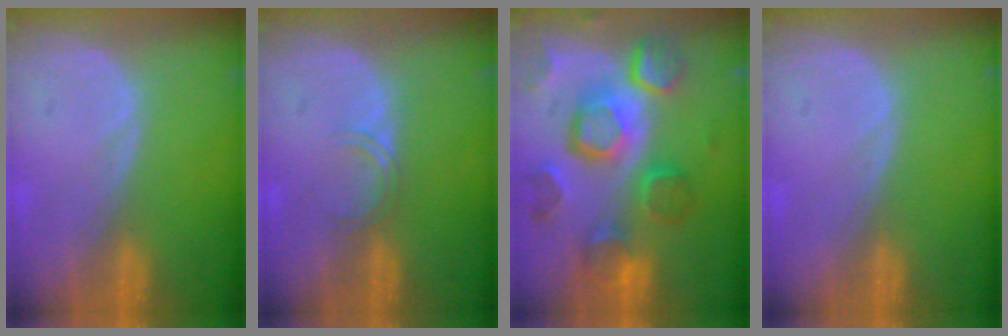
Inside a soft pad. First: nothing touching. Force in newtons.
{"total": 1.7, "press": 1.7, "slide": 0.3}
{"total": 12.3, "press": 10.7, "slide": 6.1}
{"total": 0.0}